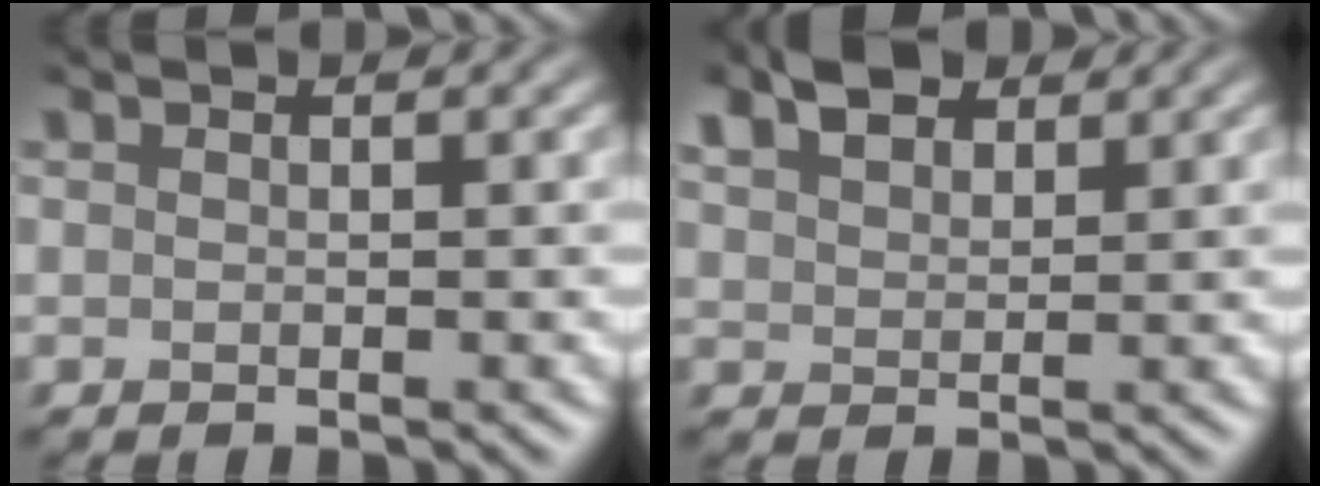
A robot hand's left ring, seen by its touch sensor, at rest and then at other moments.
{"total": 3.1, "force": [2.2, 1.6, 1.5], "torque": [-0.041, 0.012, 0.043]}